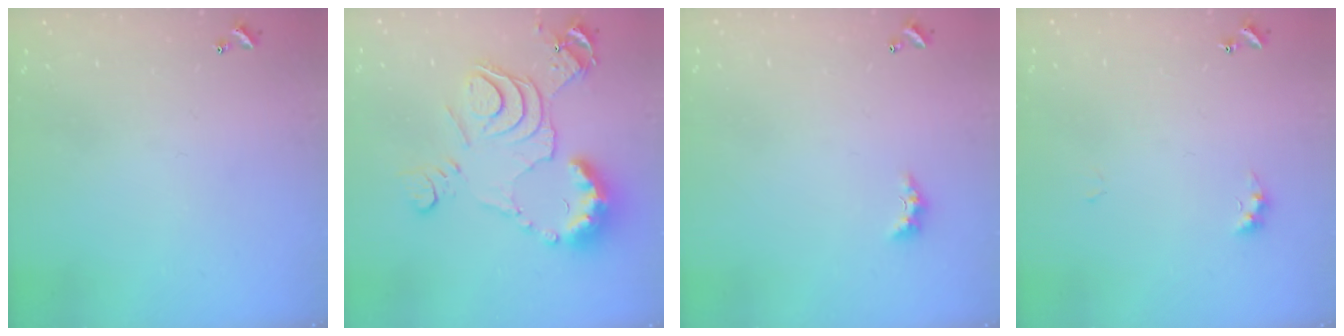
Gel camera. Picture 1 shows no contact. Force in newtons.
{"total": 14.1, "press": 14.1, "slide": 1.2}
{"total": 2.1, "press": 2.0, "slide": 0.7}
{"total": 3.9, "press": 3.9, "slide": 0.7}